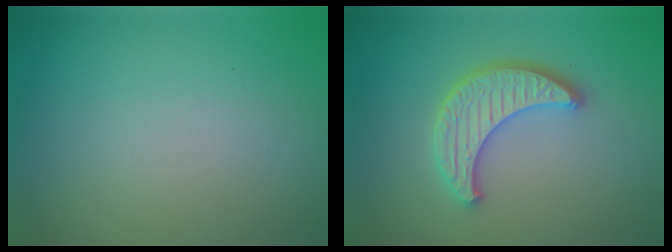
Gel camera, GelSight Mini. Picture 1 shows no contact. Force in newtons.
{"total": 4.1, "press": 3.6, "slide": 1.9}